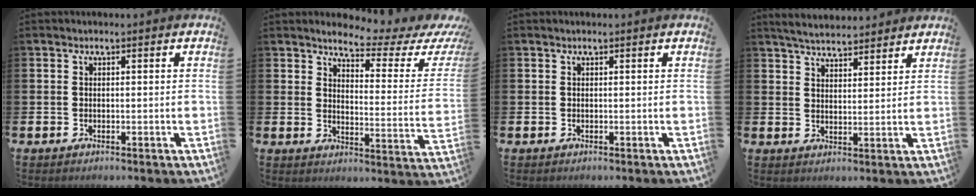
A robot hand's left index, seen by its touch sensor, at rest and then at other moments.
{"total": 4.7, "force": [4.2, 0.6, 2.0], "torque": [-0.046, -0.036, 0.062]}
{"total": 0.0}
{"total": 4.6, "force": [4.5, 0.5, 0.5], "torque": [-0.022, -0.023, 0.082]}